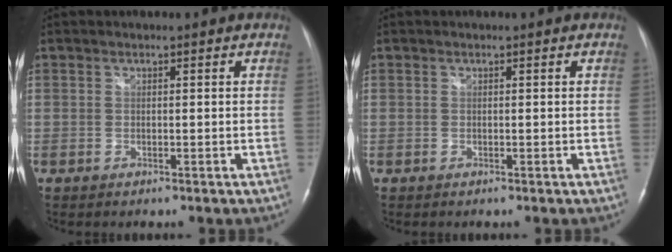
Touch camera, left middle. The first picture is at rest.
{"total": 0.0}